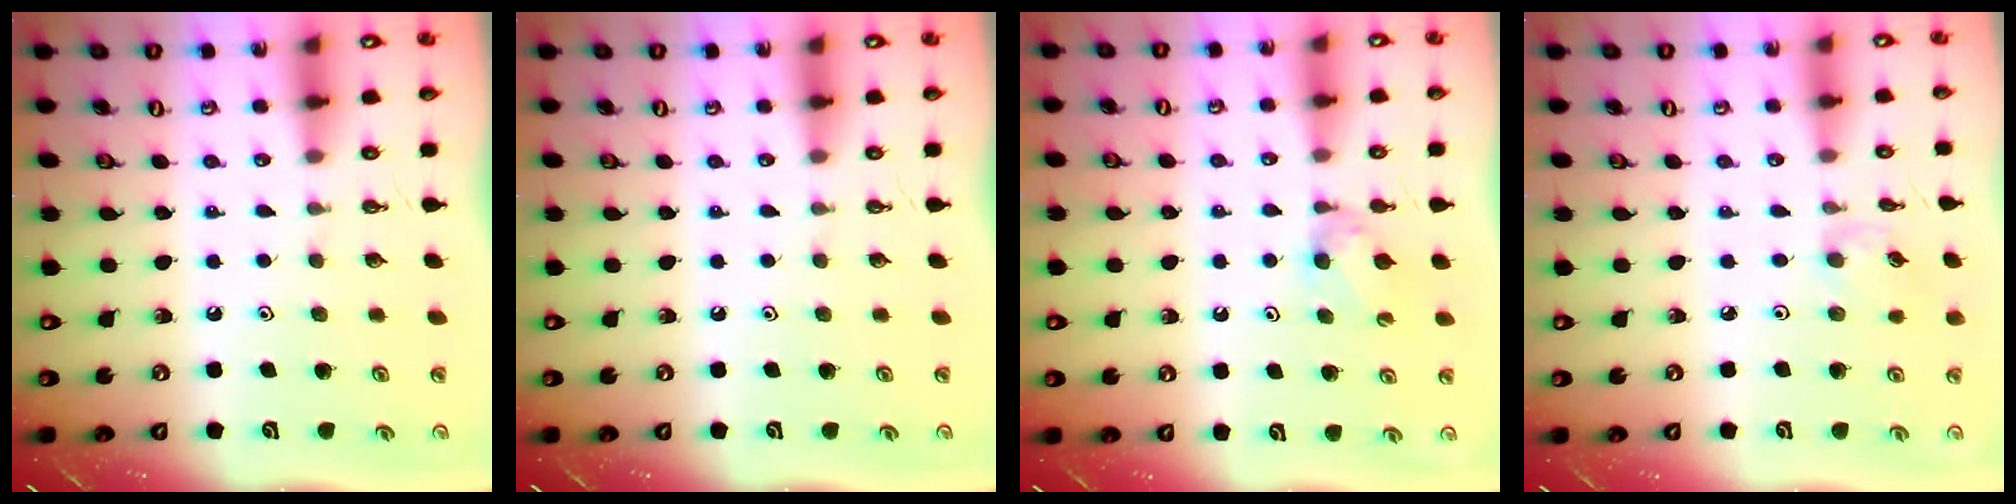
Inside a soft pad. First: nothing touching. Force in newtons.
{"total": 0.0}
{"total": 4.1, "press": 3.9, "slide": 0.9}
{"total": 3.6, "press": 3.5, "slide": 0.5}